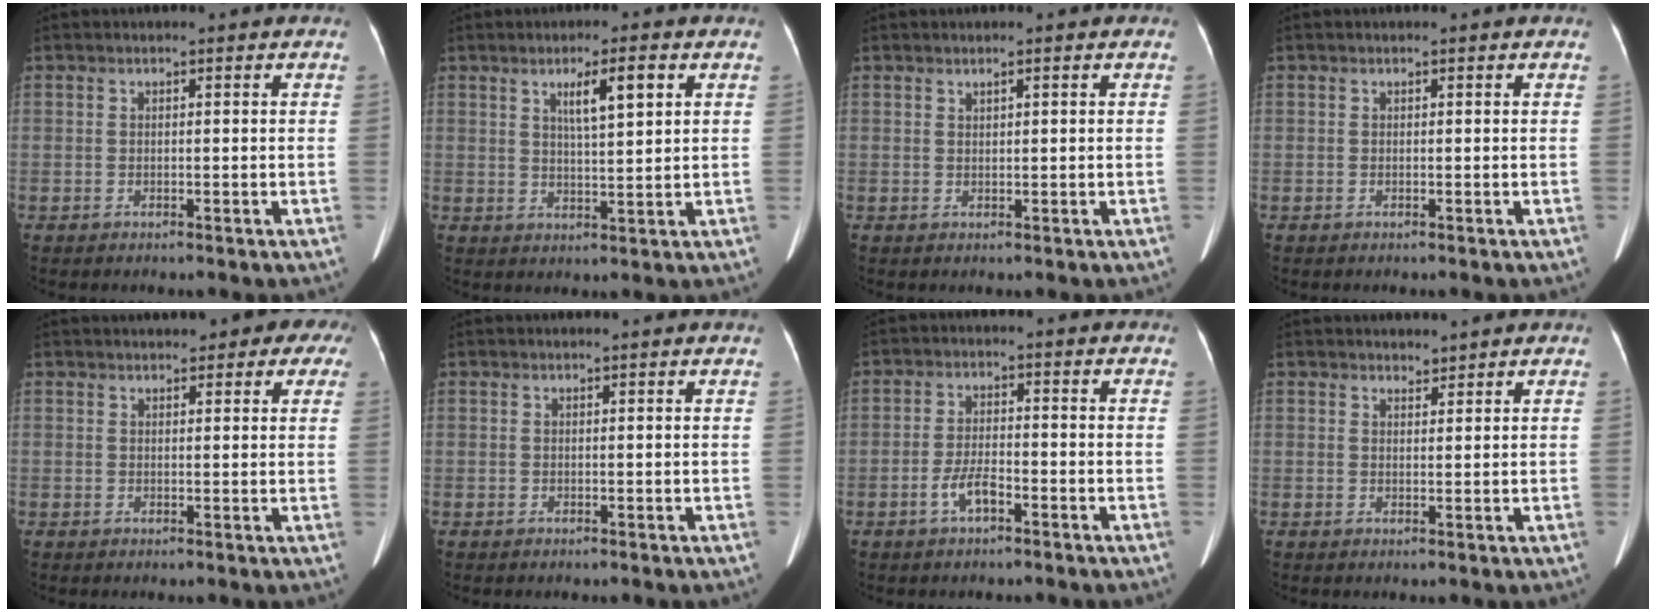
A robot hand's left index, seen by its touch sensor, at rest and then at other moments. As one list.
[{"total": 5.3, "force": [2.3, 0.6, 4.7], "torque": [-0.082, 0.004, 0.039]}, {"total": 0.6, "force": [0.4, 0.1, 0.4], "torque": [-0.007, 0.002, 0.007]}, {"total": 0.0}, {"total": 9.9, "force": [7.1, 4.4, 5.3], "torque": [-0.042, 0.027, 0.072]}, {"total": 0.7, "force": [0.7, -0.1, 0.3], "torque": [-0.009, -0.001, 0.014]}, {"total": 3.8, "force": [-2.1, 1.0, 2.9], "torque": [-0.061, 0.002, -0.042]}, {"total": 1.5, "force": [1.5, 0.2, 0.0], "torque": [-0.007, 0.005, 0.025]}]